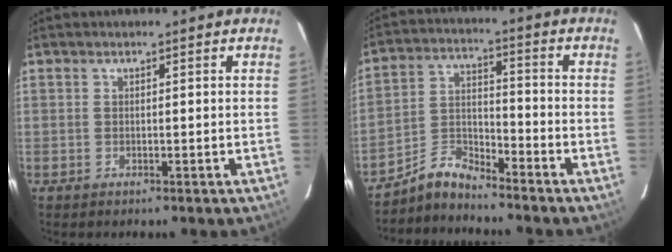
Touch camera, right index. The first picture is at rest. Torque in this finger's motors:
{"motor_torque": [0.10, -0.39, -0.52, -0.07]}